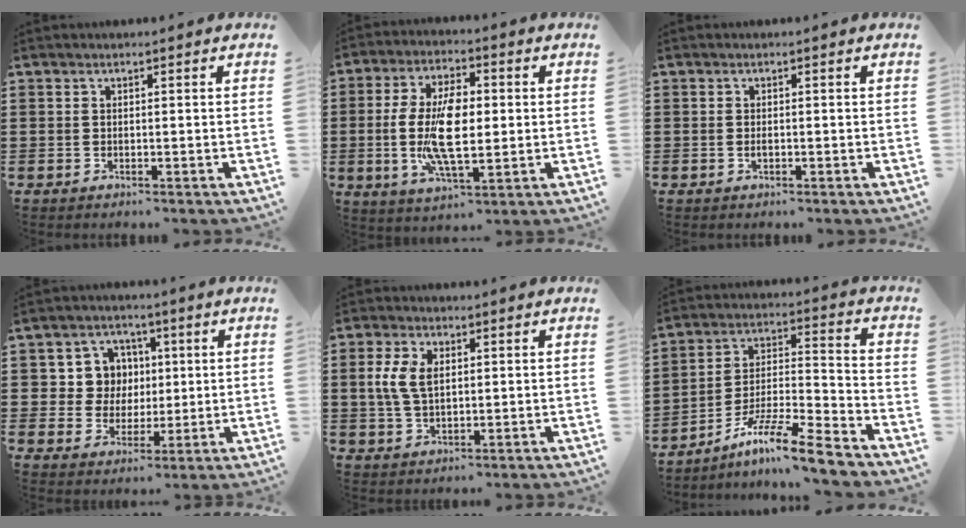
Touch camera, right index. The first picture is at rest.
{"total": 11.3, "force": [-0.2, 4.8, 10.2], "torque": [-0.223, -0.004, -0.008]}
{"total": 0.9, "force": [-0.2, 0.4, 0.8], "torque": [-0.017, -0.002, -0.003]}
{"total": 7.3, "force": [1.4, 6.8, 2.1], "torque": [-0.068, 0.017, 0.026]}
{"total": 5.6, "force": [1.1, 3.4, 4.3], "torque": [-0.109, 0.008, 0.014]}
{"total": 10.6, "force": [-8.8, 0.6, 6.0], "torque": [-0.103, 0.014, -0.172]}